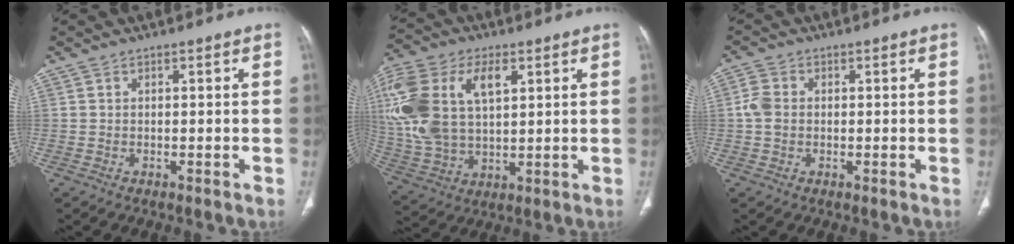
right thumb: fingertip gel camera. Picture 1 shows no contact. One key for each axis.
{"total": 22.3, "fx": 6.1, "fy": 13.2, "fz": 17.0, "tx": -0.386, "ty": 0.008, "tz": 0.117}
{"total": 3.4, "fx": -0.1, "fy": 2.6, "fz": 2.1, "tx": -0.049, "ty": 0.007, "tz": -0.008}